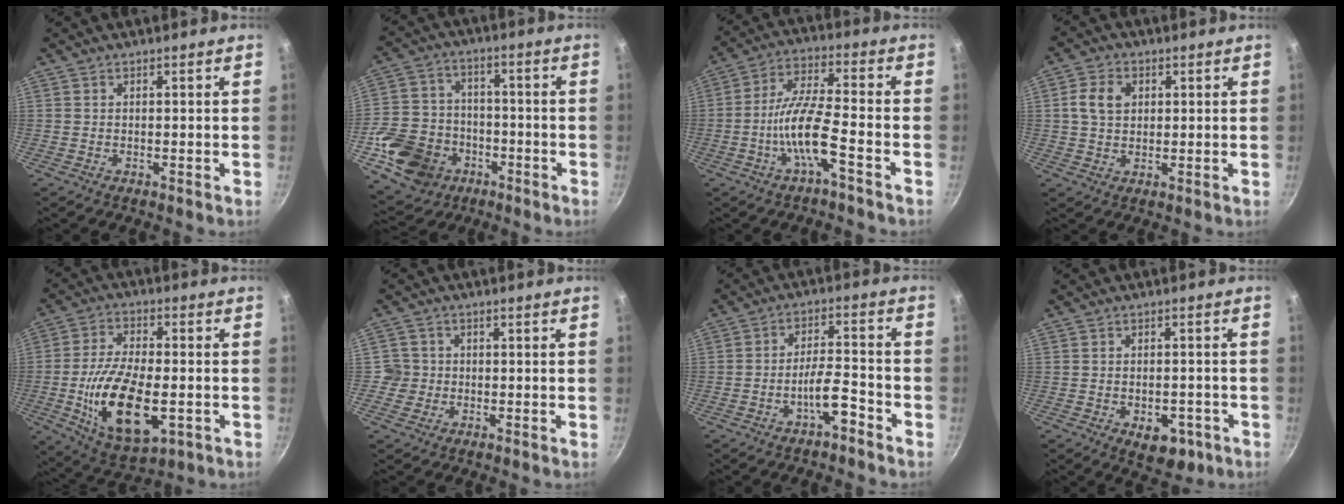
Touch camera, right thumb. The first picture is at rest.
{"total": 15.4, "force": [-6.2, 12.4, 6.8], "torque": [-0.116, 0.033, -0.104]}
{"total": 10.2, "force": [-3.9, 2.0, 9.2], "torque": [-0.196, 0.037, -0.076]}
{"total": 5.9, "force": [1.4, 4.4, 3.7], "torque": [-0.063, 0.003, 0.023]}
{"total": 16.7, "force": [-3.7, 8.0, 14.2], "torque": [-0.247, -0.007, -0.050]}
{"total": 3.2, "force": [-0.4, 3.2, -0.1], "torque": [0.026, 0.011, -0.013]}
{"total": 6.1, "force": [-3.6, 2.0, 4.5], "torque": [-0.078, 0.038, -0.062]}
{"total": 6.6, "force": [-2.9, 3.9, 4.5], "torque": [-0.044, 0.011, -0.032]}